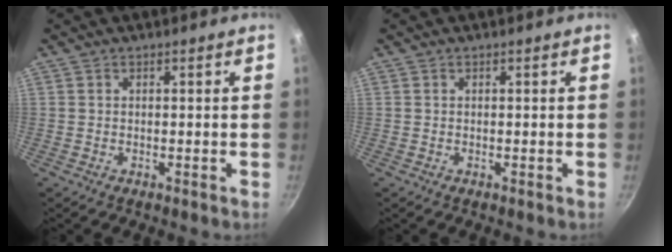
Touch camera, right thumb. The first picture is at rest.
{"total": 0.0}